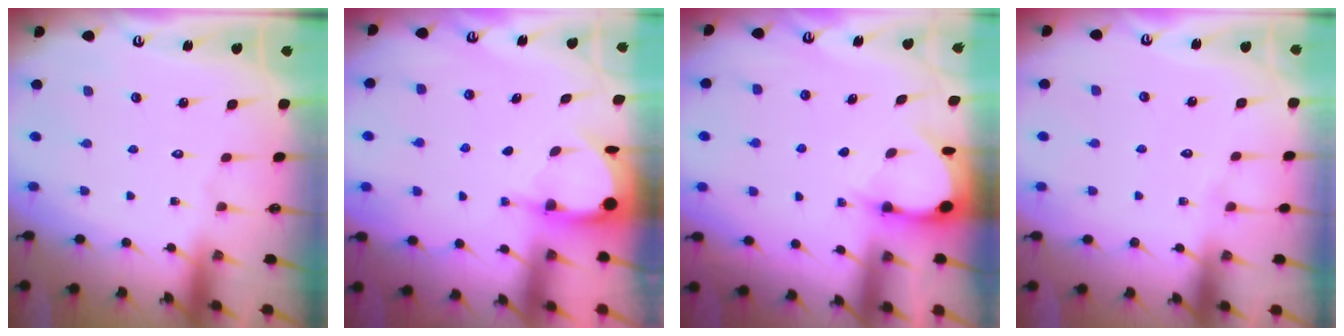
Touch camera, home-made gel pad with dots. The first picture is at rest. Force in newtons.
{"total": 4.0, "press": 4.0, "slide": 0.3}
{"total": 3.3, "press": 3.3, "slide": 0.4}
{"total": 3.5, "press": 3.5, "slide": 0.4}